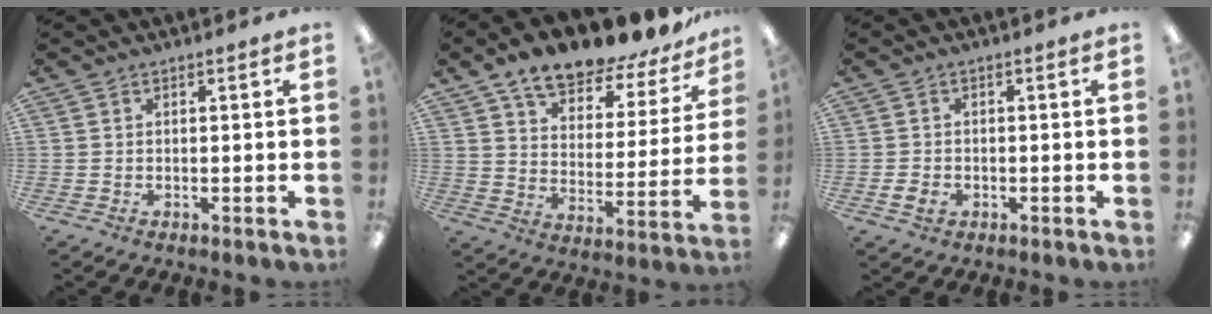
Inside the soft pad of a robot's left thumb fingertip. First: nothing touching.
{"total": 13.0, "force": [11.3, 4.0, 5.2], "torque": [-0.098, -0.082, 0.192]}
{"total": 2.6, "force": [-0.9, 1.9, 1.5], "torque": [-0.024, 0.005, -0.015]}